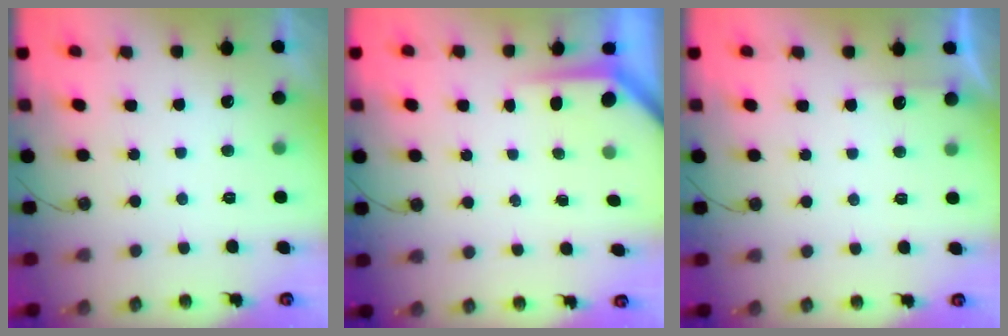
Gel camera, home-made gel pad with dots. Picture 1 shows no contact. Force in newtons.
{"total": 3.9, "press": 3.9, "slide": 0.2}
{"total": 2.6, "press": 2.6, "slide": 0.5}